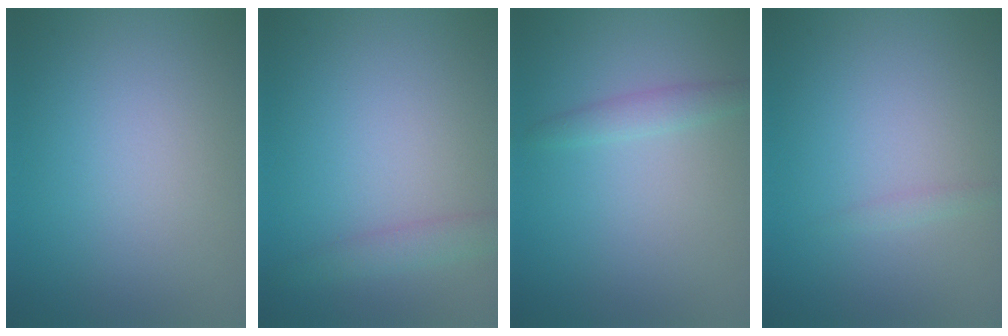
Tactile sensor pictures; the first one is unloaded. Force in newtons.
{"total": 1.7, "press": 1.7, "slide": 0.1}
{"total": 1.3, "press": 1.3, "slide": 0.0}
{"total": 0.6, "press": 0.6, "slide": 0.0}